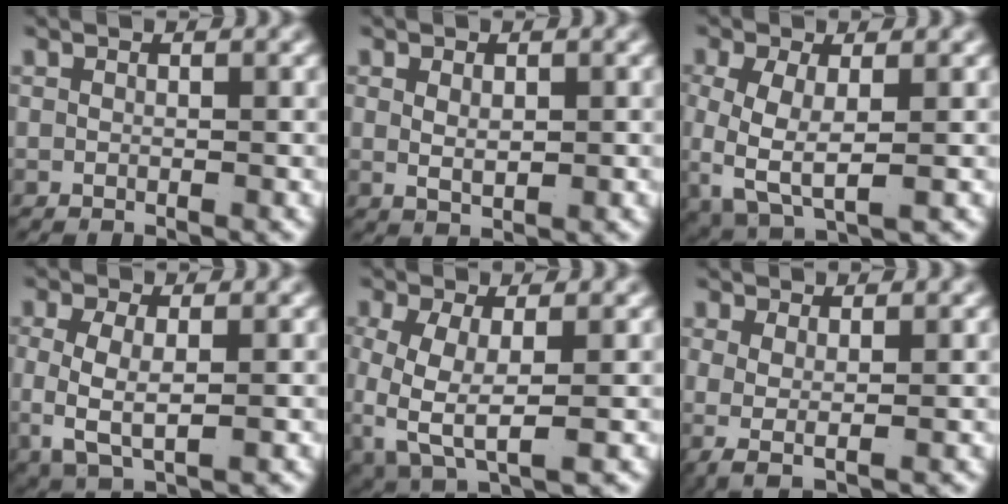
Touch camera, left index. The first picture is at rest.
{"total": 1.6, "force": [0.3, 0.6, 1.4], "torque": [-0.032, -0.018, 0.021]}
{"total": 5.9, "force": [-0.4, 3.4, 4.8], "torque": [-0.118, -0.033, 0.016]}
{"total": 5.1, "force": [-0.4, 3.0, 4.1], "torque": [-0.103, -0.022, 0.011]}
{"total": 6.5, "force": [-0.6, 3.8, 5.2], "torque": [-0.129, -0.036, 0.013]}
{"total": 3.7, "force": [0.3, 2.0, 3.1], "torque": [-0.069, -0.020, 0.020]}